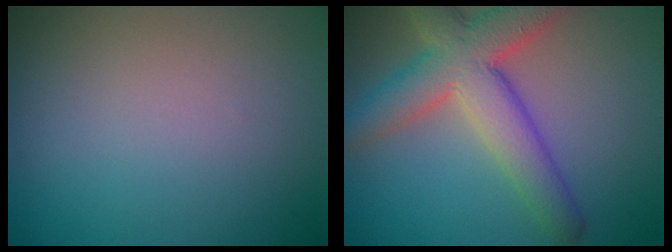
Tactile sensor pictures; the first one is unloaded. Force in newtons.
{"total": 7.1, "press": 7.1, "slide": 0.4}